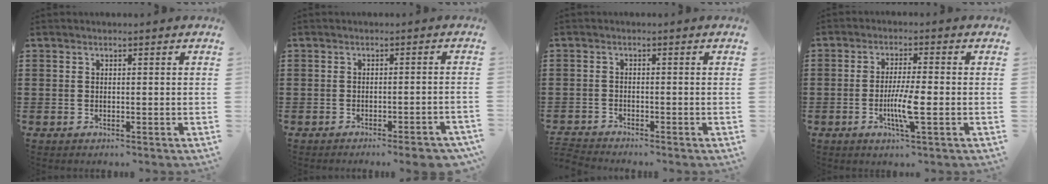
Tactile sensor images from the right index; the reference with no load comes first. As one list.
[{"total": 2.8, "force": [-2.3, -0.1, 1.7], "torque": [-0.027, -0.005, -0.042]}, {"total": 1.7, "force": [-1.7, -0.1, -0.2], "torque": [-0.001, 0.001, -0.036]}, {"total": 6.1, "force": [-1.5, 0.6, 5.9], "torque": [-0.113, -0.012, -0.029]}]